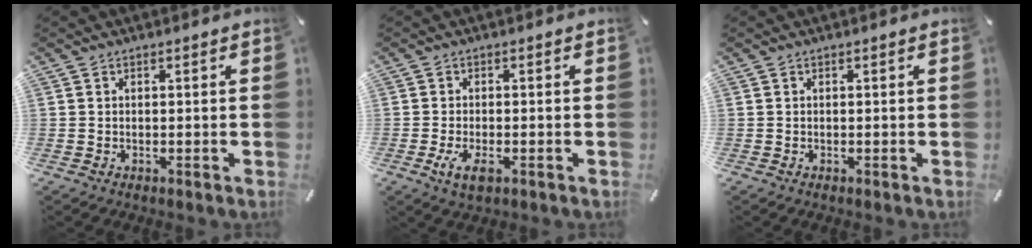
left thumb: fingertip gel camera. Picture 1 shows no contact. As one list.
[{"total": 4.0, "force": [-1.6, 1.7, 3.3], "torque": [-0.078, -0.005, -0.032]}, {"total": 0.0}]